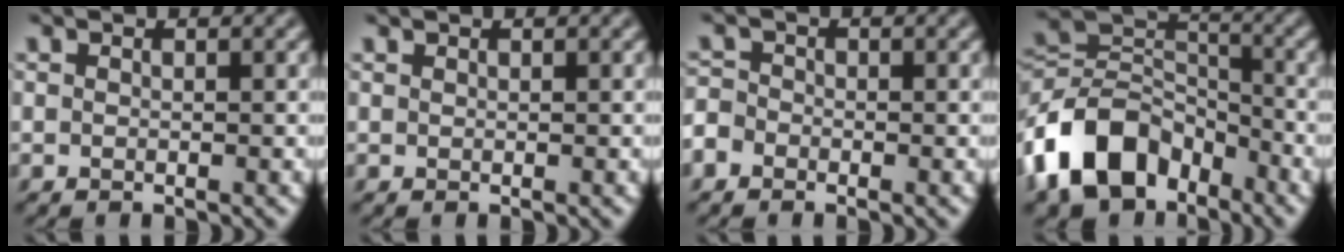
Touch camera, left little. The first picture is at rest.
{"total": 0.0}
{"total": 2.3, "force": [-1.3, 1.7, 0.7], "torque": [-0.011, 0.005, -0.032]}
{"total": 10.4, "force": [-6.0, 6.5, 5.6], "torque": [-0.106, 0.005, -0.131]}